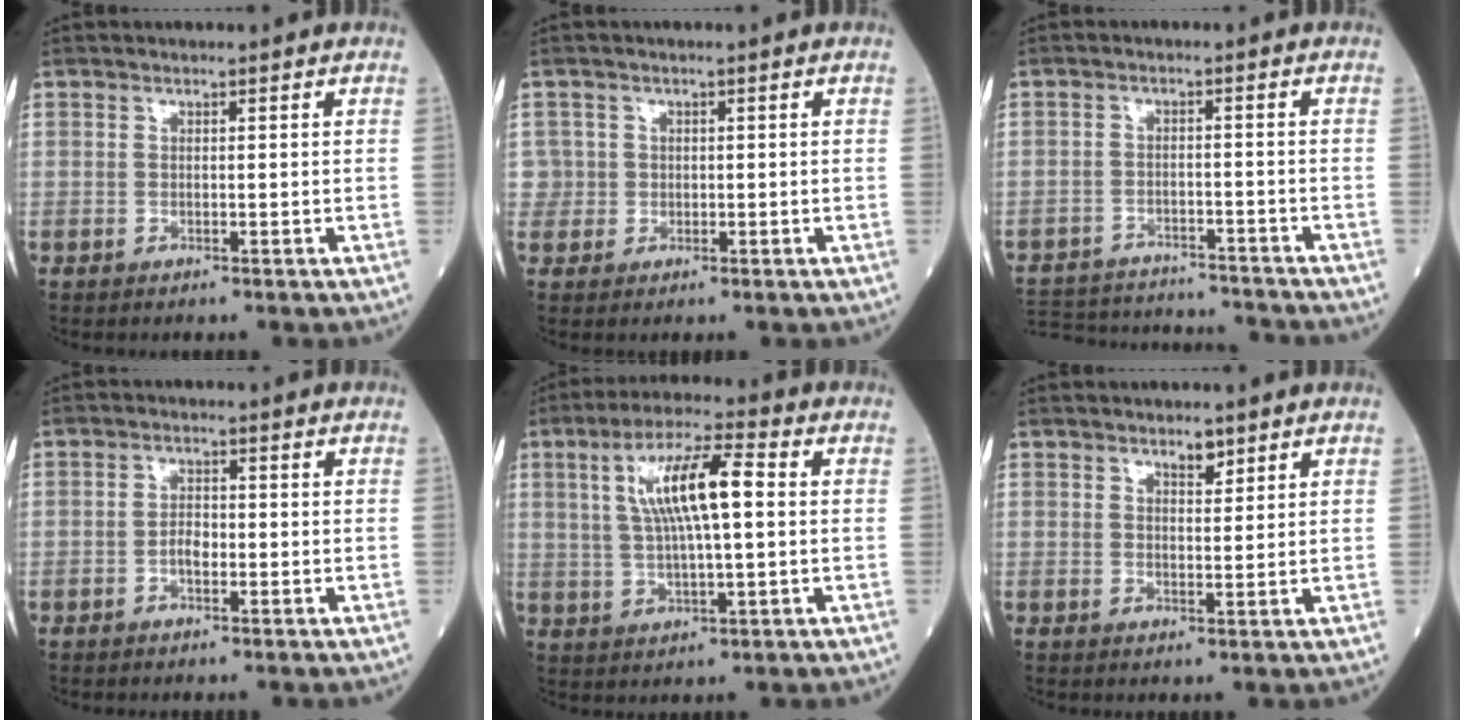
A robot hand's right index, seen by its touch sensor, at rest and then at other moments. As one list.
[{"total": 2.1, "force": [0.0, 2.1, -0.4], "torque": [0.022, 0.007, -0.005]}, {"total": 17.3, "force": [-16.2, 3.6, 4.9], "torque": [-0.119, -0.007, -0.228]}, {"total": 2.2, "force": [-0.8, 1.1, 1.7], "torque": [-0.030, 0.005, -0.016]}, {"total": 11.0, "force": [2.1, 2.1, 10.5], "torque": [-0.200, 0.019, 0.039]}, {"total": 2.3, "force": [1.7, 0.8, 1.3], "torque": [-0.024, -0.002, 0.029]}]